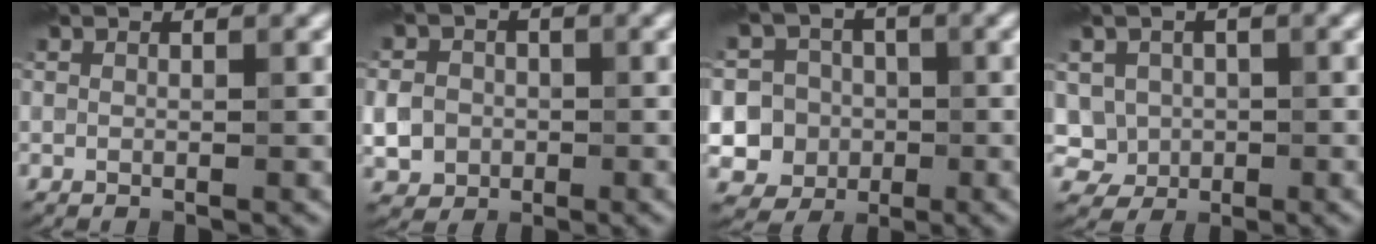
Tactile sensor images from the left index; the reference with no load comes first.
{"total": 4.0, "force": [-0.5, 3.7, 1.5], "torque": [-0.017, -0.001, -0.022]}
{"total": 8.5, "force": [-1.7, 8.1, 1.9], "torque": [-0.033, 0.012, -0.058]}
{"total": 3.6, "force": [0.1, 3.5, 1.2], "torque": [-0.014, 0.007, -0.001]}